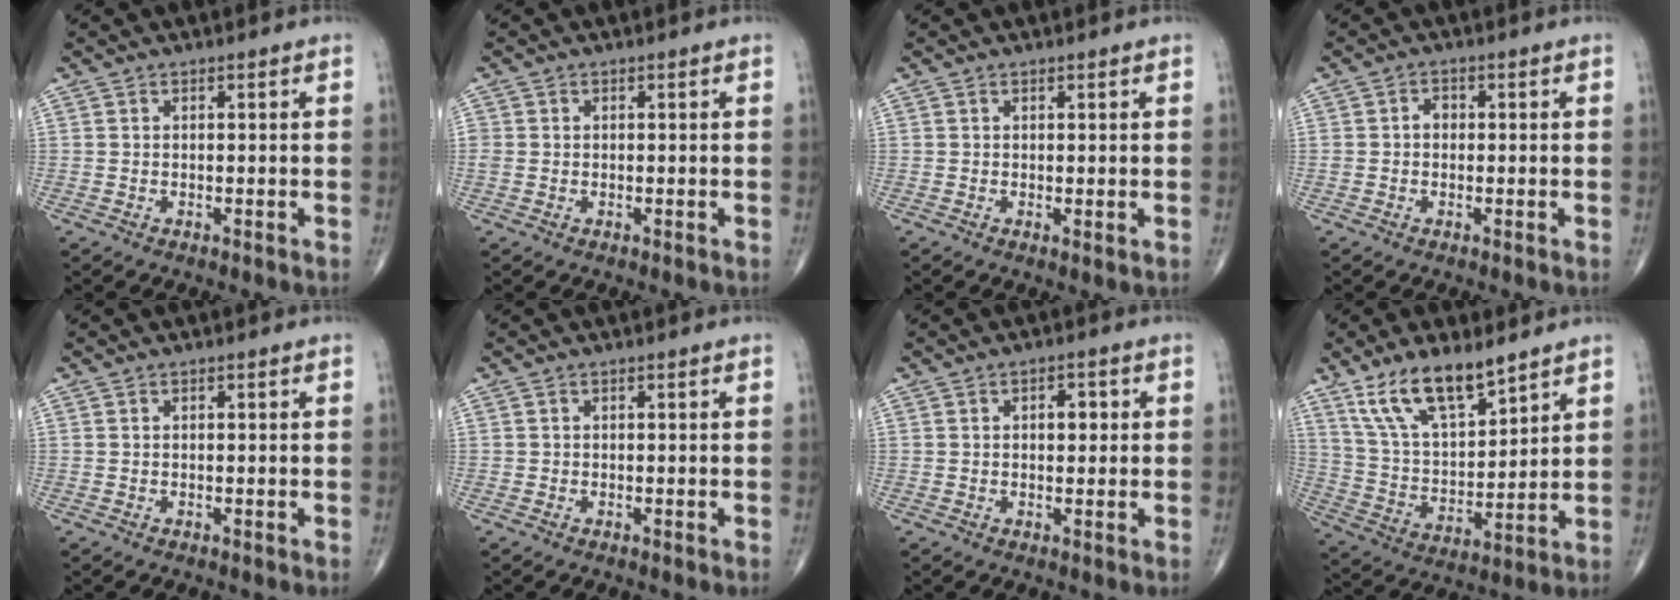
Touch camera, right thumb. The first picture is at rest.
{"total": 1.3, "force": [0.1, 1.2, 0.5], "torque": [-0.011, 0.002, 0.002]}
{"total": 0.8, "force": [0.2, 0.2, 0.7], "torque": [-0.014, -0.004, 0.003]}
{"total": 1.9, "force": [0.0, 1.5, 1.1], "torque": [-0.011, 0.007, -0.002]}
{"total": 0.0}
{"total": 0.0}
{"total": 3.2, "force": [0.6, 1.9, 2.6], "torque": [-0.025, 0.002, 0.005]}
{"total": 14.6, "force": [10.0, 5.5, 9.1], "torque": [-0.146, -0.049, 0.201]}